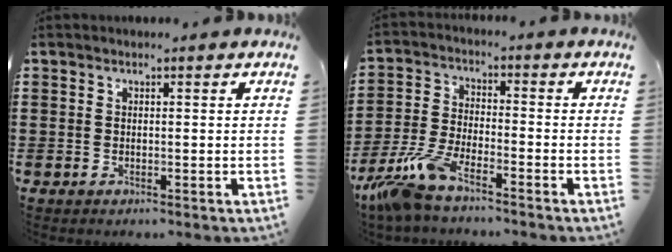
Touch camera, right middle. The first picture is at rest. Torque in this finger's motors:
{"motor_torque": [2.14, 0.00, 0.22, 0.21]}